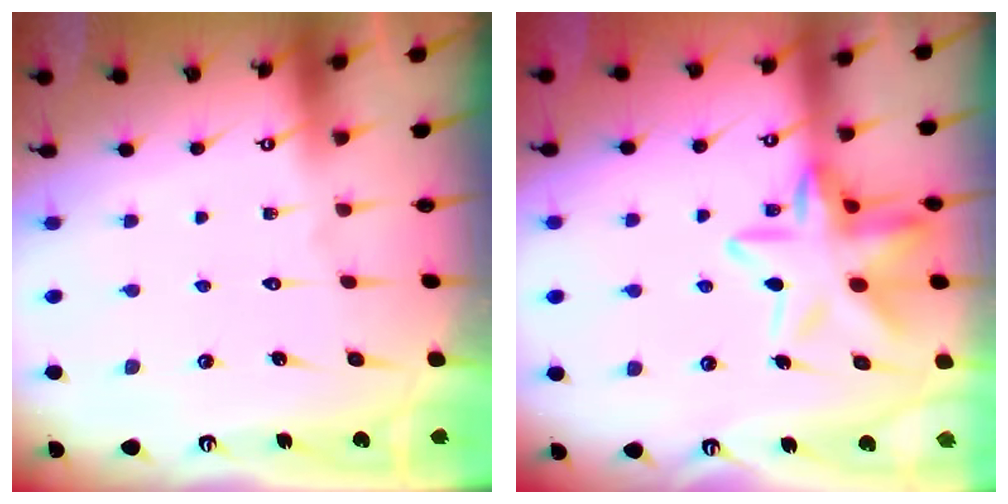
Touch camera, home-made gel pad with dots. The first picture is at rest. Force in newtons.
{"total": 15.9, "press": 15.8, "slide": 1.6}